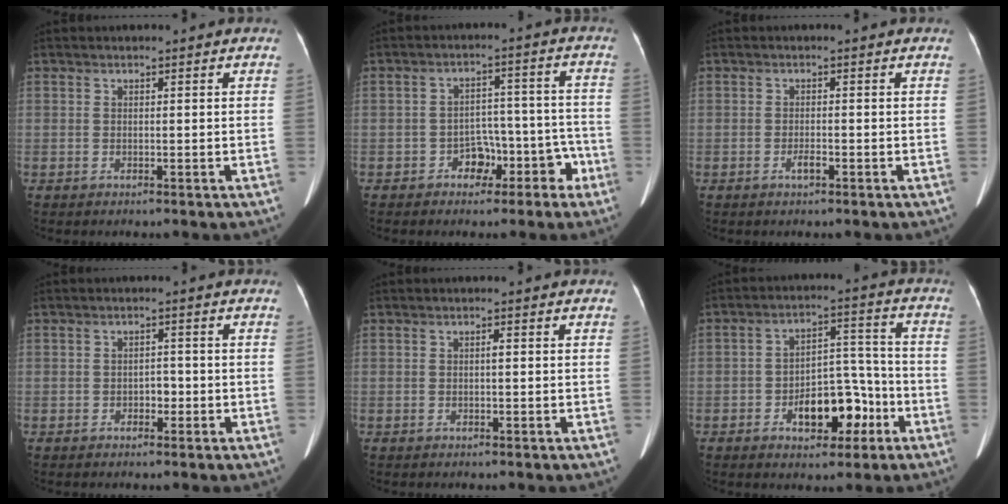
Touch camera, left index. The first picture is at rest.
{"total": 6.3, "force": [-3.7, 4.2, 2.8], "torque": [-0.035, 0.046, -0.051]}
{"total": 1.3, "force": [-0.9, 0.3, 1.0], "torque": [-0.021, -0.001, -0.015]}
{"total": 2.0, "force": [-0.9, 1.2, 1.2], "torque": [-0.014, 0.006, -0.015]}
{"total": 0.8, "force": [-0.2, 0.3, 0.7], "torque": [-0.011, 0.002, -0.005]}
{"total": 9.6, "force": [-4.5, 5.0, 6.9], "torque": [-0.103, 0.032, -0.064]}